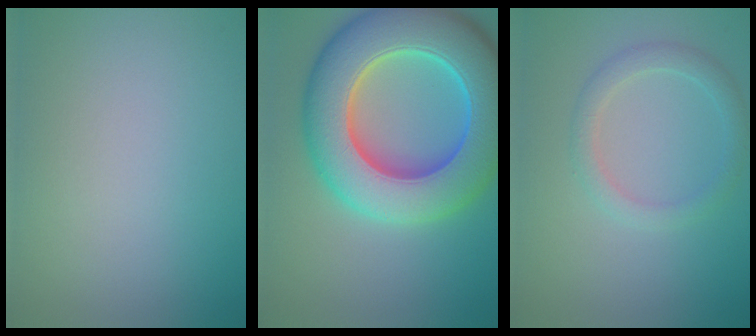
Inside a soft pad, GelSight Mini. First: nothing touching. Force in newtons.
{"total": 13.5, "press": 13.5, "slide": 0.4}
{"total": 2.2, "press": 2.2, "slide": 0.2}